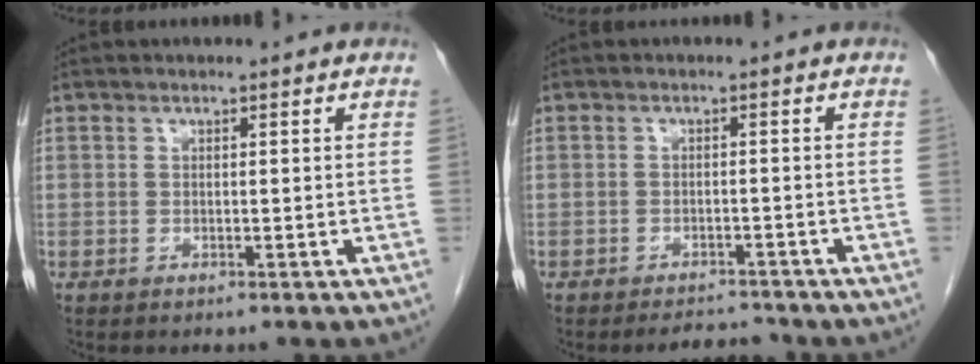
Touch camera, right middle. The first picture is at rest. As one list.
[{"total": 2.7, "force": [-2.6, 0.6, 0.2], "torque": [-0.002, -0.007, -0.036]}]